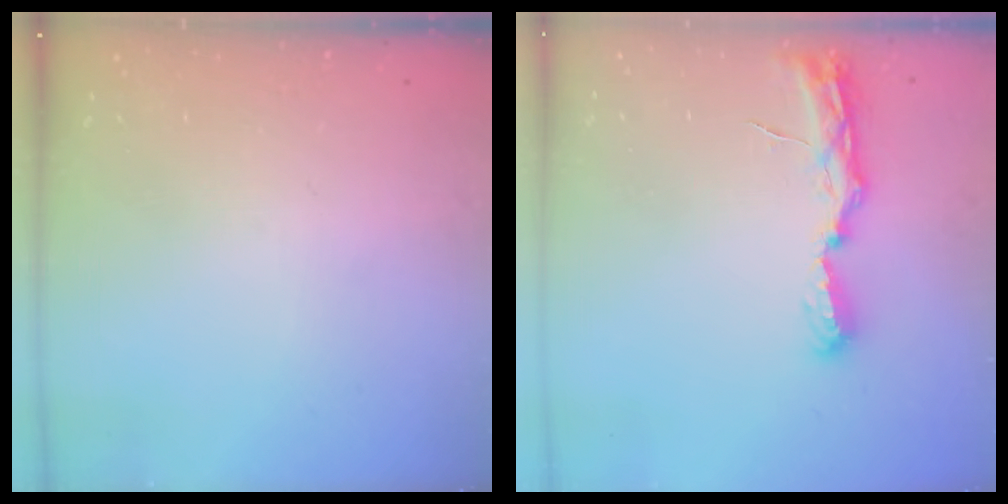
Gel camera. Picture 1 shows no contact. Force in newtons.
{"total": 8.0, "press": 8.0, "slide": 0.8}